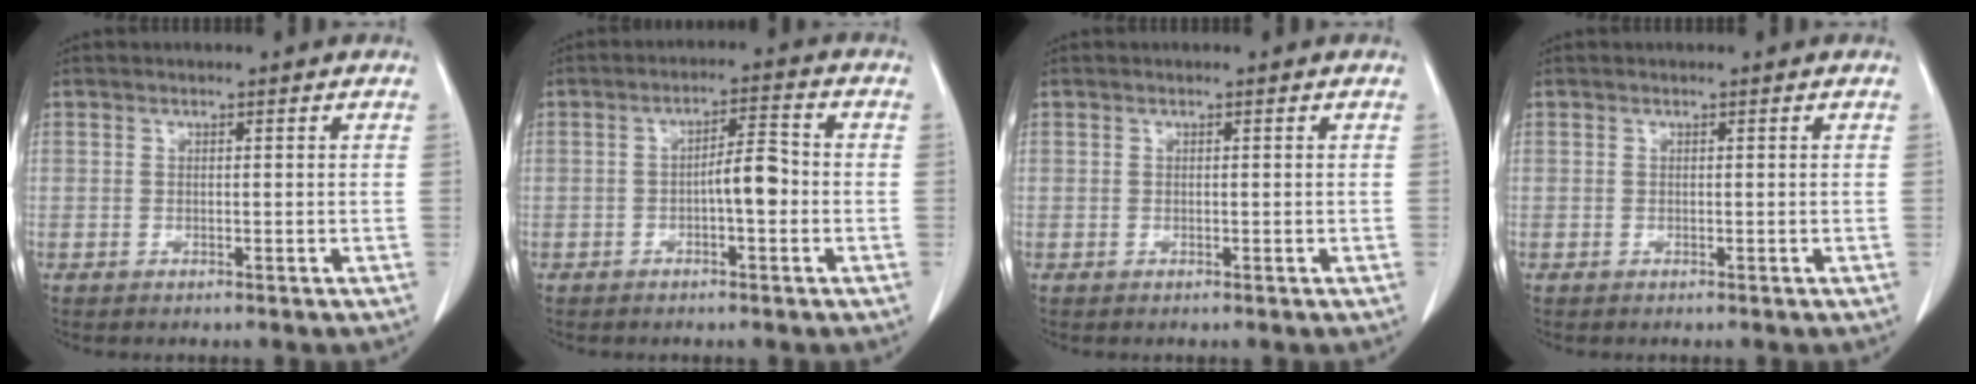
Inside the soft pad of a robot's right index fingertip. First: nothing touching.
{"total": 4.7, "force": [-0.9, 1.1, 4.5], "torque": [-0.070, 0.017, -0.012]}
{"total": 0.0}
{"total": 0.0}